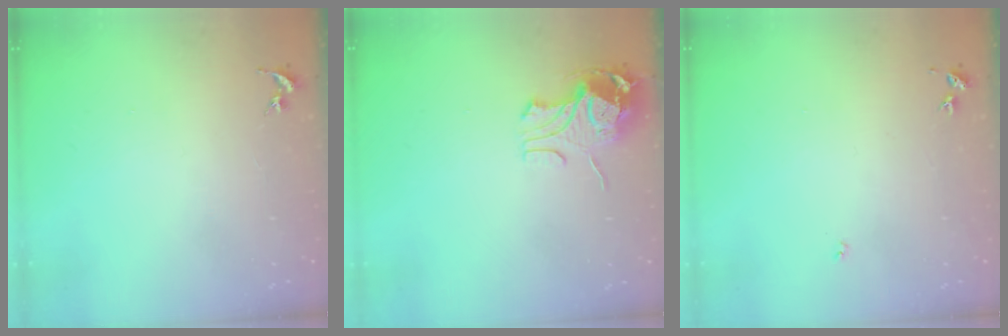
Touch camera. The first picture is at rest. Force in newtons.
{"total": 10.8, "press": 10.8, "slide": 1.2}
{"total": 3.0, "press": 3.0, "slide": 0.4}